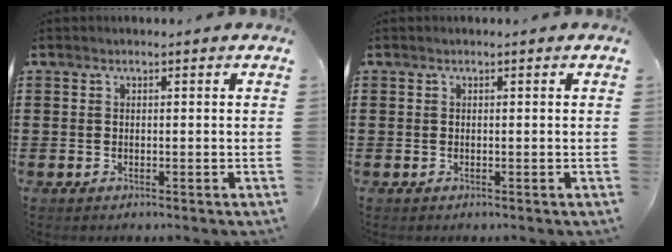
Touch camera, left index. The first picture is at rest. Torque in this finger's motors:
{"motor_torque": [0.01, -0.01, 0.00, -0.01]}